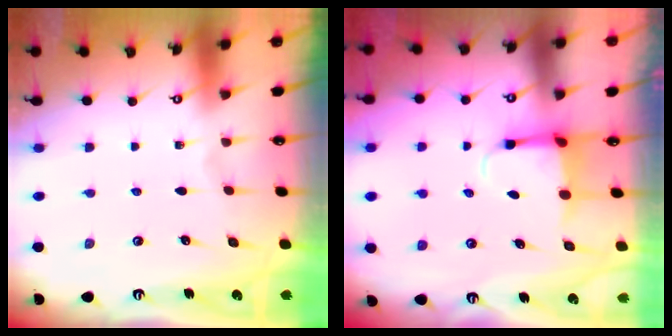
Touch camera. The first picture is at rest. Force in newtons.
{"total": 3.7, "press": 3.6, "slide": 0.9}